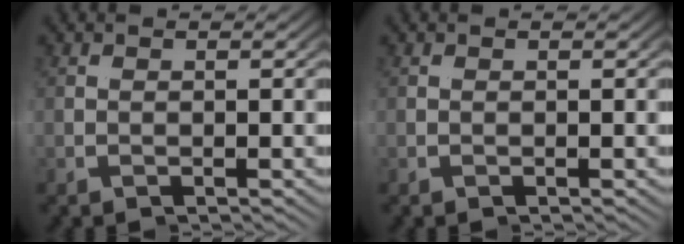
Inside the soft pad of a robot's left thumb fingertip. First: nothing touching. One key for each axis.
{"total": 0.0}